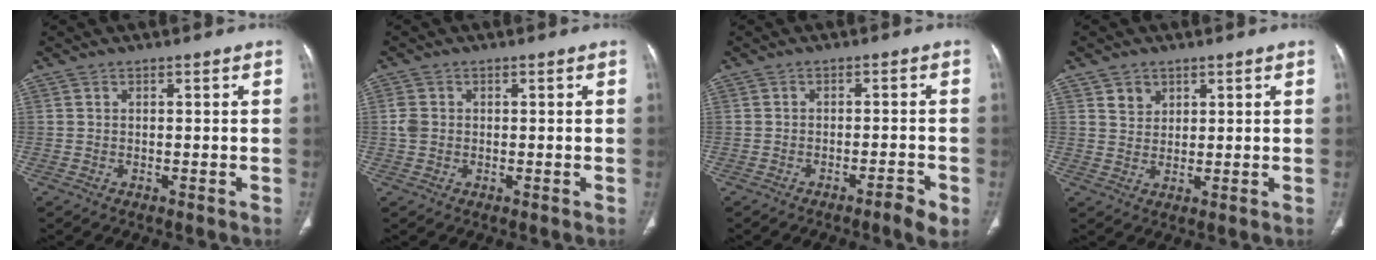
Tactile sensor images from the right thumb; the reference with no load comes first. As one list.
[{"total": 2.3, "force": [0.0, 1.9, 1.2], "torque": [-0.029, 0.004, -0.003]}, {"total": 3.5, "force": [-2.0, 0.5, 2.8], "torque": [-0.047, 0.011, -0.033]}, {"total": 3.1, "force": [1.9, 2.4, 0.8], "torque": [0.002, -0.014, 0.035]}]